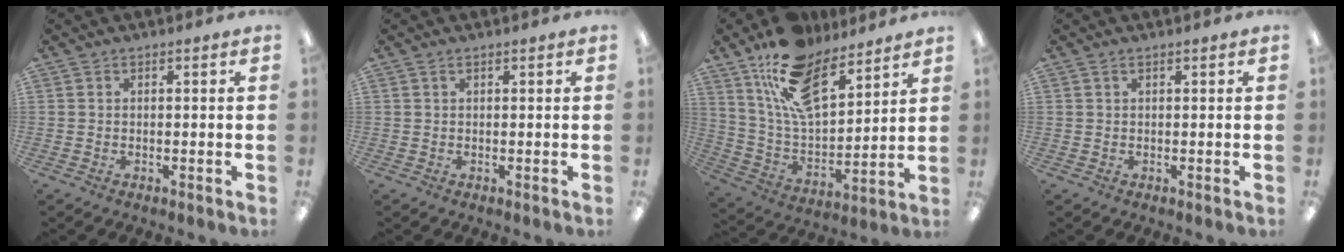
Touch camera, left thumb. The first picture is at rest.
{"total": 0.8, "force": [0.5, 0.3, 0.5], "torque": [-0.012, 0.002, 0.009]}
{"total": 17.8, "force": [12.8, 7.8, 9.5], "torque": [-0.180, -0.065, 0.232]}
{"total": 0.8, "force": [0.5, 0.3, 0.6], "torque": [-0.013, 0.002, 0.010]}